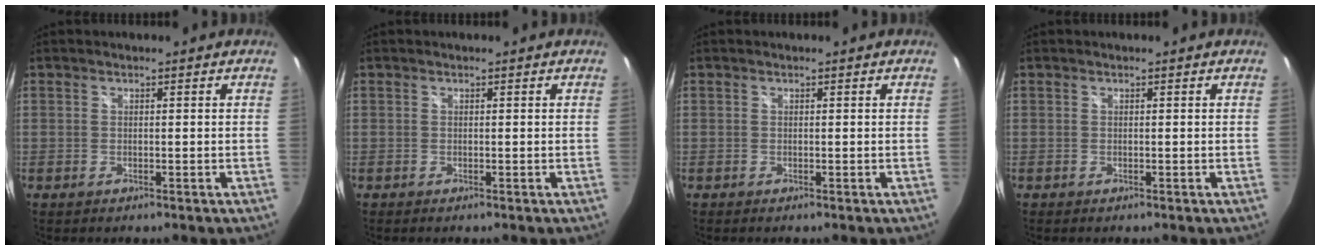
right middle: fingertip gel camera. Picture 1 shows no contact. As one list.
[{"total": 0.0}, {"total": 0.0}, {"total": 0.0}]